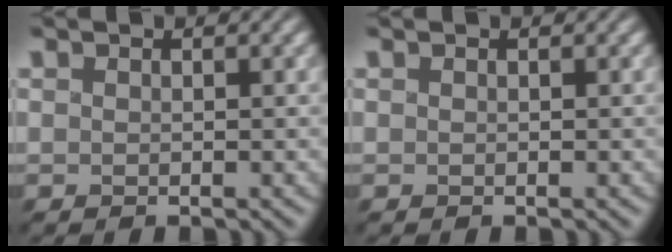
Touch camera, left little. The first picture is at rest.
{"total": 0.0}